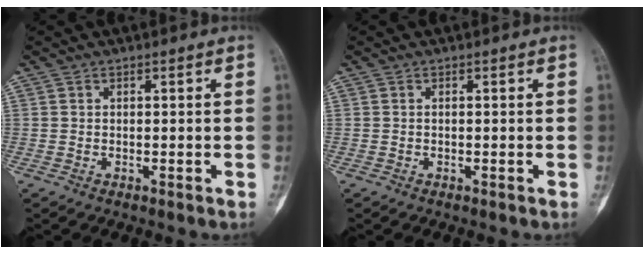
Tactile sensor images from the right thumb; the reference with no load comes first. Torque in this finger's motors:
{"motor_torque": [-0.26, -0.05, 0.00, 0.05, -0.01]}